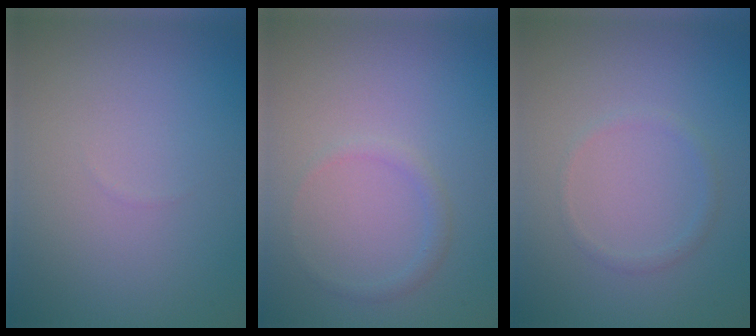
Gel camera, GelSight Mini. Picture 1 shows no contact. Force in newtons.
{"total": 1.1, "press": 1.1, "slide": 0.1}
{"total": 0.9, "press": 0.9, "slide": 0.1}